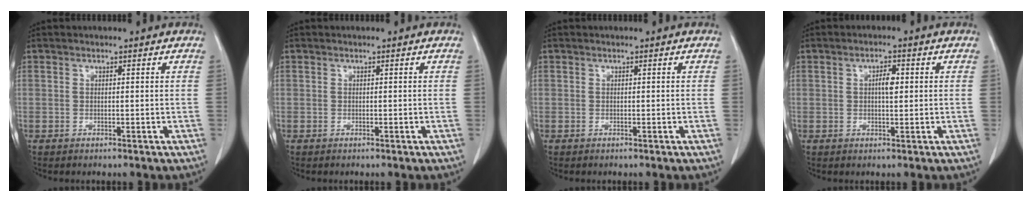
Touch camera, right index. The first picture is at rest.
{"total": 0.0}
{"total": 0.0}
{"total": 2.6, "force": [0.4, 0.8, 2.4], "torque": [-0.043, 0.003, 0.006]}